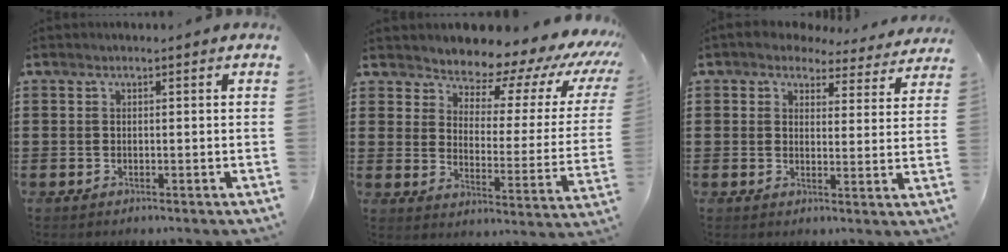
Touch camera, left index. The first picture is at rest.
{"total": 6.8, "force": [6.4, 1.6, 1.7], "torque": [-0.053, -0.057, 0.104]}
{"total": 3.6, "force": [3.3, 1.2, 0.7], "torque": [-0.024, -0.017, 0.055]}